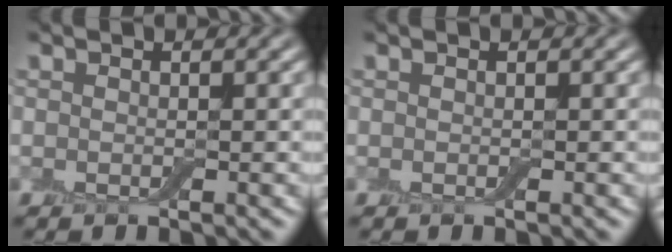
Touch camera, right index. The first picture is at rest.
{"total": 0.0}